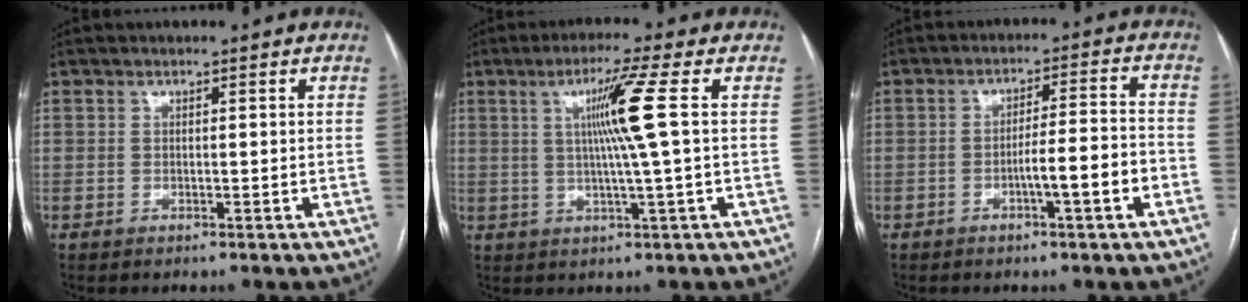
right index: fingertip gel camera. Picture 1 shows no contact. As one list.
[{"total": 7.9, "force": [1.5, -2.0, 7.5], "torque": [-0.136, 0.002, 0.034]}, {"total": 6.7, "force": [-2.7, 0.1, 6.2], "torque": [-0.095, 0.014, -0.038]}]